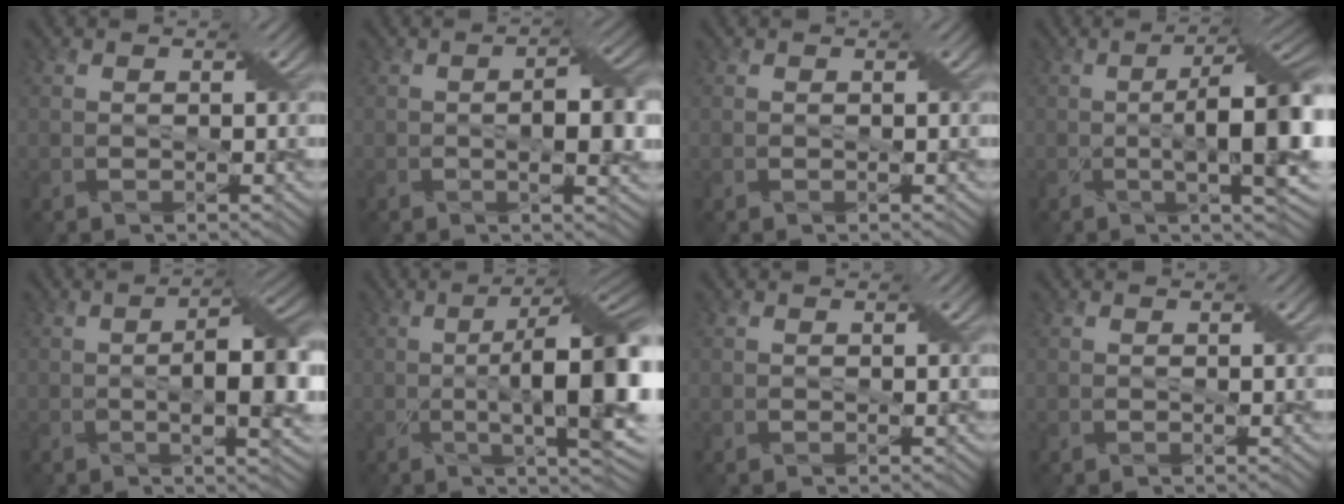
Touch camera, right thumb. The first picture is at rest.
{"total": 5.0, "force": [-0.3, 1.8, 4.7], "torque": [-0.074, -0.002, -0.004]}
{"total": 0.0}
{"total": 11.5, "force": [-1.0, 2.9, 11.1], "torque": [-0.171, 0.006, -0.011]}
{"total": 8.0, "force": [-0.9, 2.5, 7.6], "torque": [-0.118, 0.001, -0.016]}
{"total": 15.0, "force": [-1.3, 4.1, 14.4], "torque": [-0.204, 0.000, -0.011]}
{"total": 0.0}
{"total": 0.0}